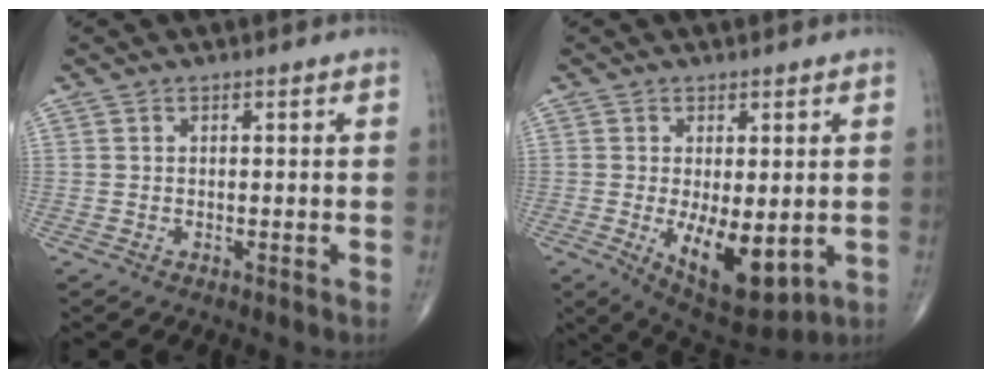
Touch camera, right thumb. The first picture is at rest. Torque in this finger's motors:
{"motor_torque": [1.72, 1.63, 0.29, -0.38, 0.33]}